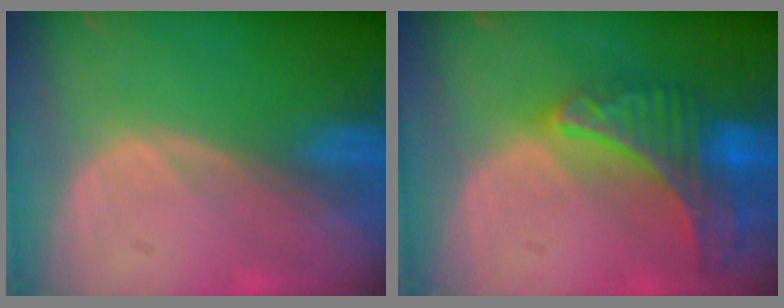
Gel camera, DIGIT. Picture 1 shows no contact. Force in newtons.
{"total": 9.3, "press": 8.2, "slide": 4.4}